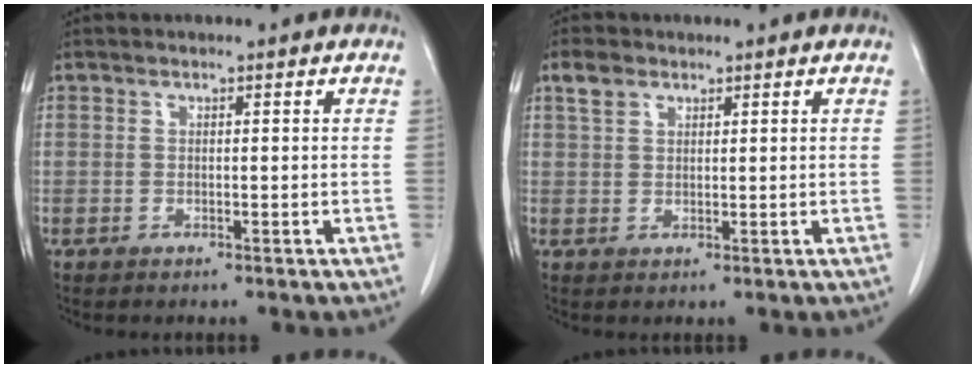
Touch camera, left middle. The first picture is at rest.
{"total": 2.6, "force": [1.7, 1.6, 1.2], "torque": [-0.030, 0.010, 0.037]}